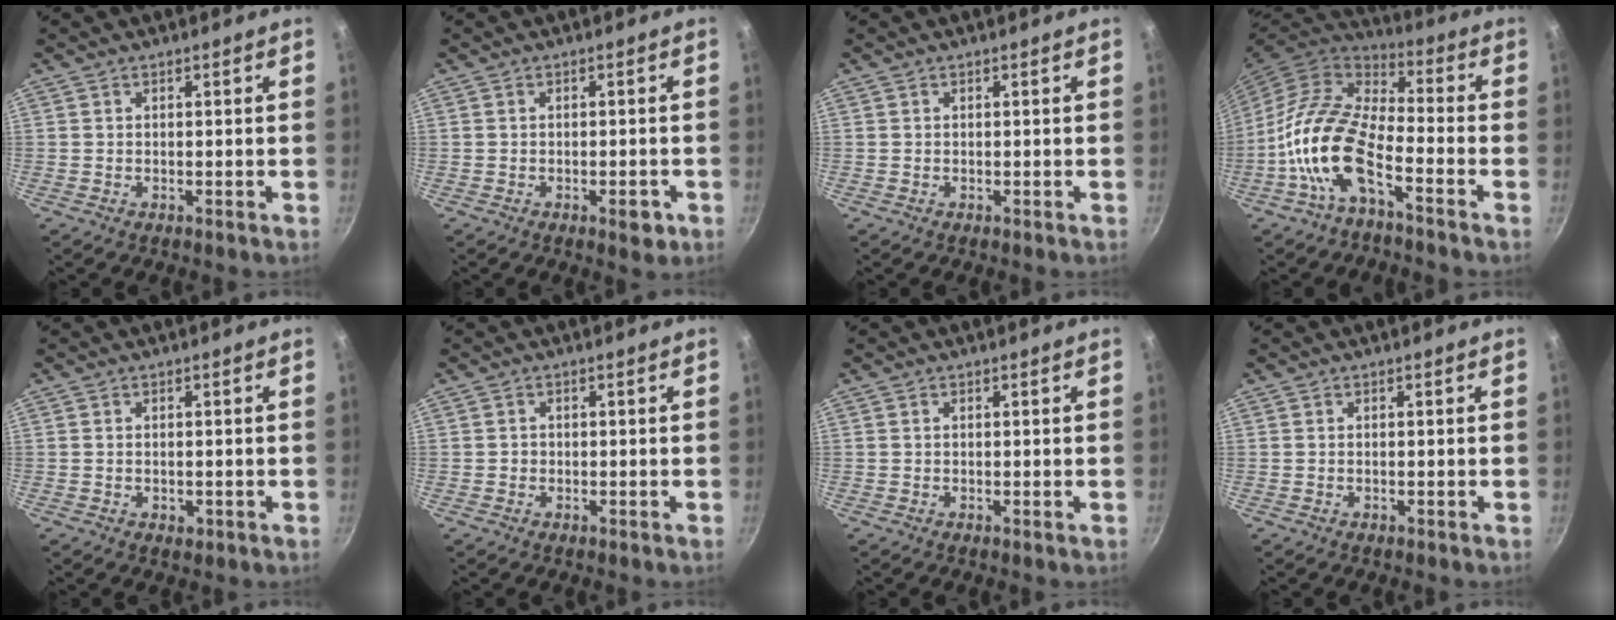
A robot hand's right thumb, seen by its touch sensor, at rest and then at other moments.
{"total": 3.1, "force": [-1.4, 1.3, 2.5], "torque": [-0.026, 0.010, -0.014]}
{"total": 0.0}
{"total": 14.5, "force": [-5.9, 6.4, 11.6], "torque": [-0.220, 0.047, -0.129]}
{"total": 1.4, "force": [-0.3, 1.0, 0.9], "torque": [-0.011, -0.001, -0.003]}
{"total": 0.8, "force": [-0.3, 0.7, 0.1], "torque": [0.000, 0.002, -0.006]}
{"total": 0.0}
{"total": 0.0}